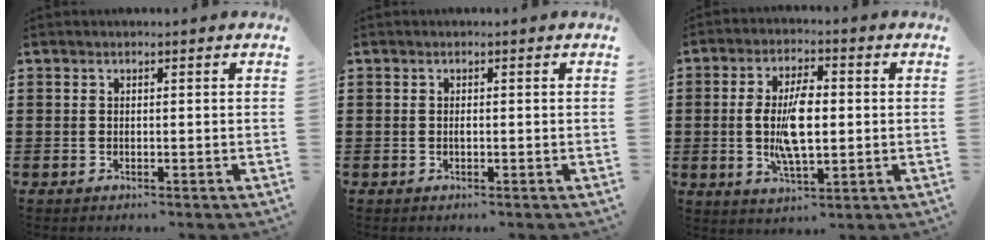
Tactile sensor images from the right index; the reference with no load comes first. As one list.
[{"total": 0.6, "force": [-0.1, 0.2, 0.5], "torque": [-0.012, -0.002, 0.000]}, {"total": 8.6, "force": [-0.2, 3.5, 7.9], "torque": [-0.170, -0.002, -0.010]}]